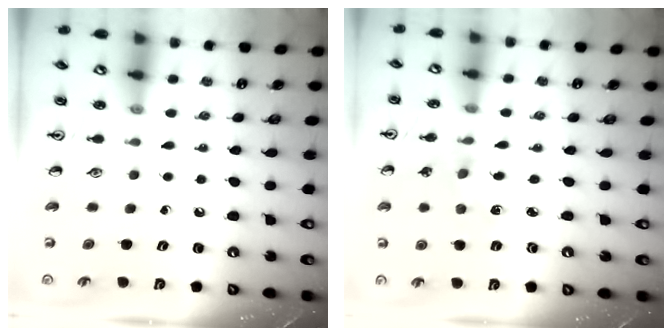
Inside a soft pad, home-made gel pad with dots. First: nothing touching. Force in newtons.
{"total": 1.3, "press": 1.2, "slide": 0.4}